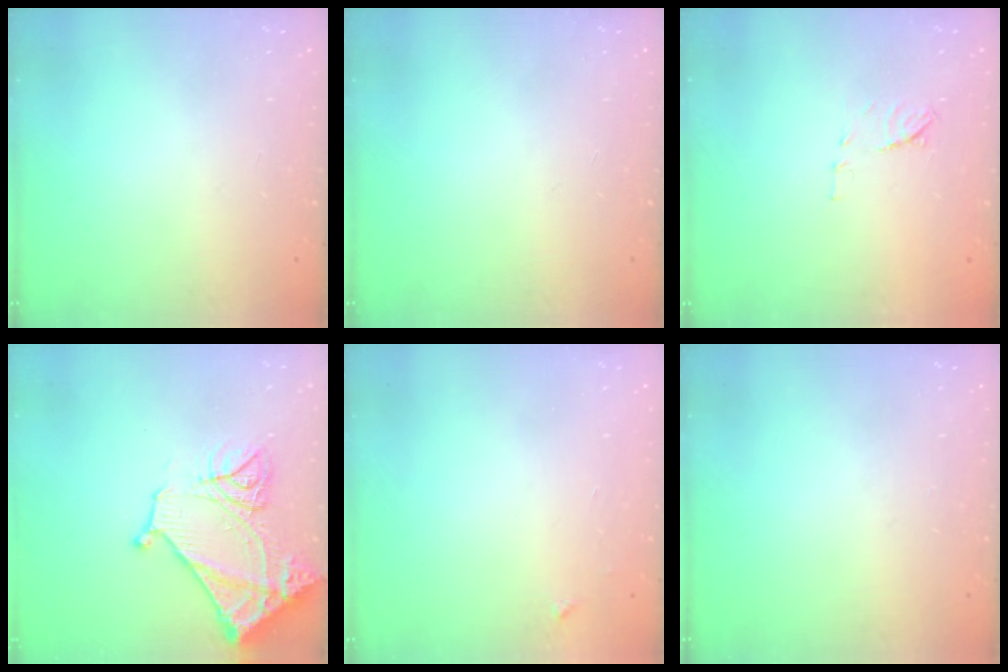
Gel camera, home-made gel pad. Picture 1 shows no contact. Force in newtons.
{"total": 0.0}
{"total": 6.9, "press": 6.9, "slide": 0.7}
{"total": 15.8, "press": 15.7, "slide": 1.5}
{"total": 3.3, "press": 3.3, "slide": 0.4}
{"total": 0.0}